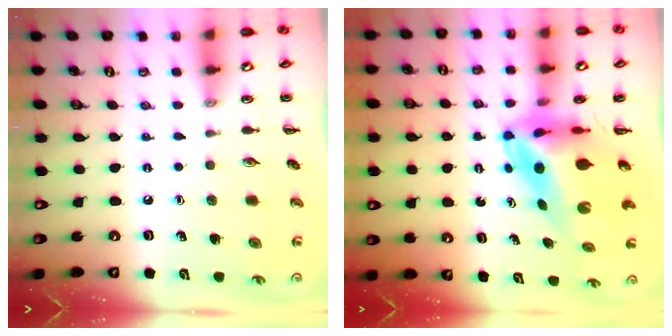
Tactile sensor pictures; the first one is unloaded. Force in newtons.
{"total": 8.0, "press": 7.6, "slide": 2.5}